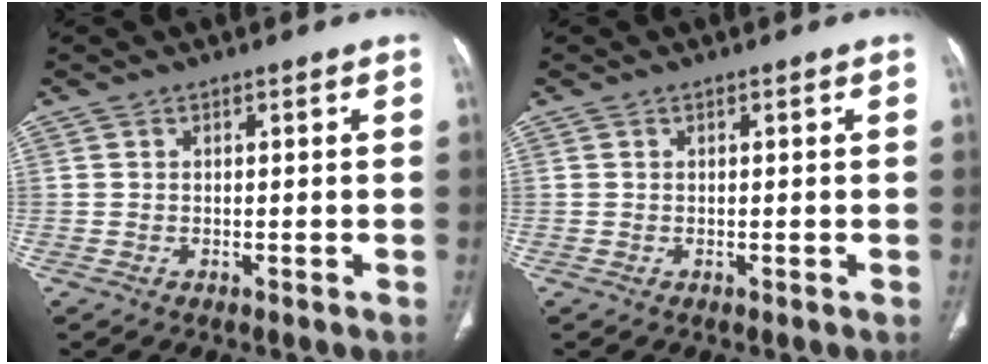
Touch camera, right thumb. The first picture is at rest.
{"total": 0.0}